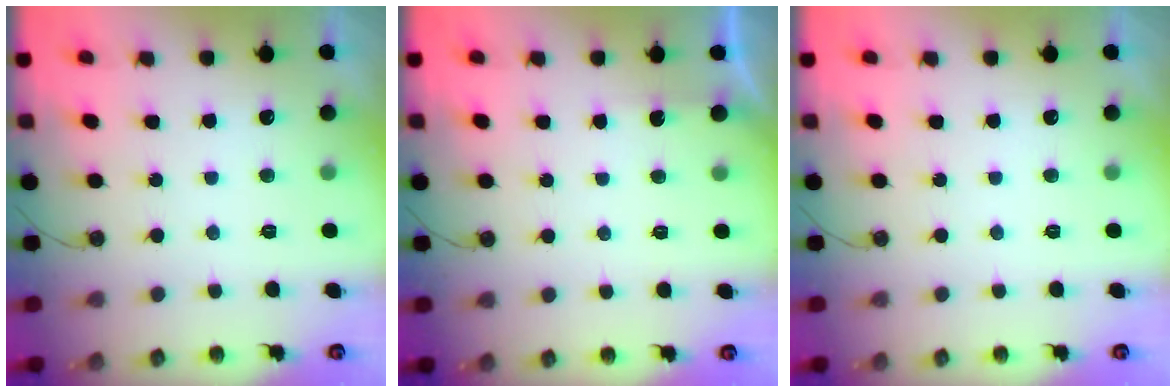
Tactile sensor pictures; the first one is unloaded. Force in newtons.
{"total": 1.5, "press": 1.4, "slide": 0.3}
{"total": 0.0}